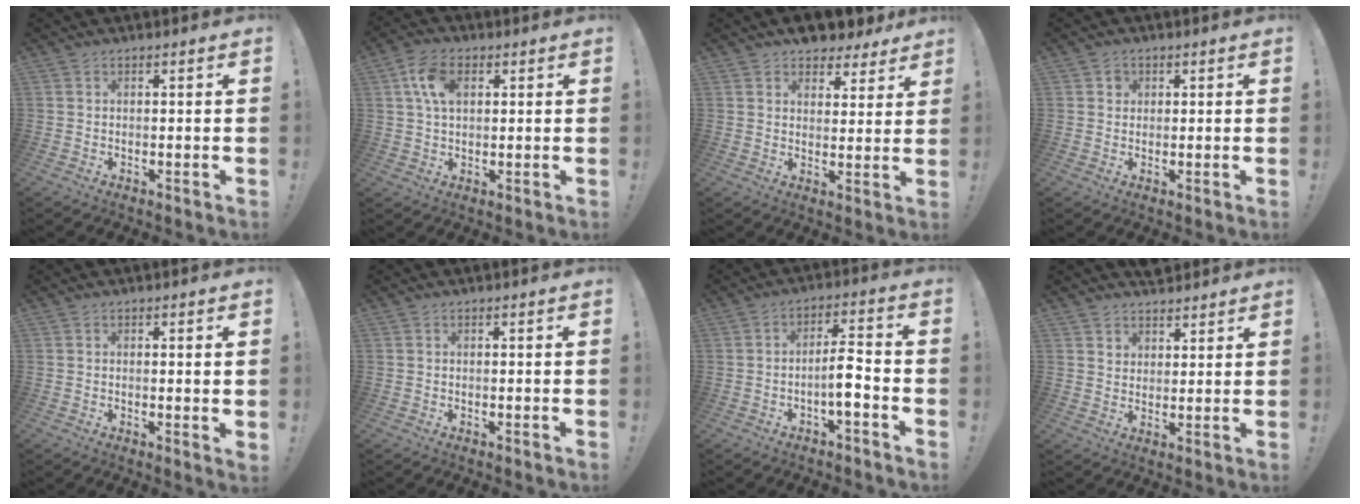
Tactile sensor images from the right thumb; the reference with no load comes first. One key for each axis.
{"total": 8.7, "fx": 2.5, "fy": 5.7, "fz": 6.1, "tx": -0.110, "ty": 0.006, "tz": 0.047}
{"total": 7.1, "fx": 6.2, "fy": 3.3, "fz": 1.2, "tx": -0.017, "ty": -0.049, "tz": 0.114}
{"total": 2.2, "fx": 0.8, "fy": 2.0, "fz": 0.5, "tx": 0.003, "ty": -0.005, "tz": 0.011}
{"total": 1.1, "fx": 0.6, "fy": 0.0, "fz": 1.0, "tx": -0.012, "ty": -0.002, "tz": 0.007}
{"total": 0.0}
{"total": 7.6, "fx": -2.7, "fy": 2.1, "fz": 6.8, "tx": -0.117, "ty": 0.019, "tz": -0.043}
{"total": 5.0, "fx": 4.2, "fy": 2.8, "fz": 0.0, "tx": 0.010, "ty": -0.033, "tz": 0.076}